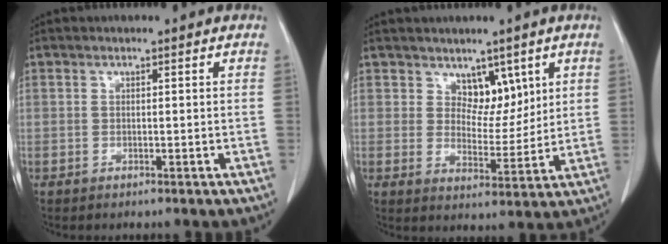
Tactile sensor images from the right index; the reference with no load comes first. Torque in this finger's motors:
{"motor_torque": [0.12, 0.09, 0.01, 0.01]}